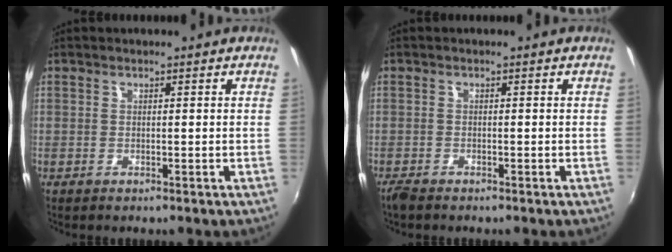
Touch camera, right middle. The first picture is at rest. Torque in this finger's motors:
{"motor_torque": [0.11, -0.11, 0.04, 0.06]}